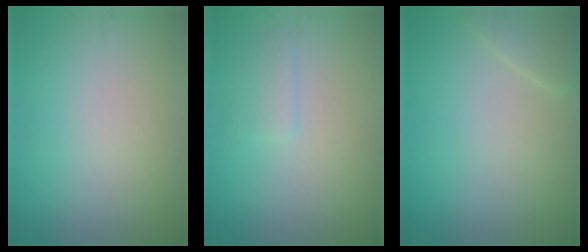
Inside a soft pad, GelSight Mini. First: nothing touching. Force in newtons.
{"total": 1.3, "press": 1.3, "slide": 0.1}
{"total": 1.4, "press": 1.4, "slide": 0.1}